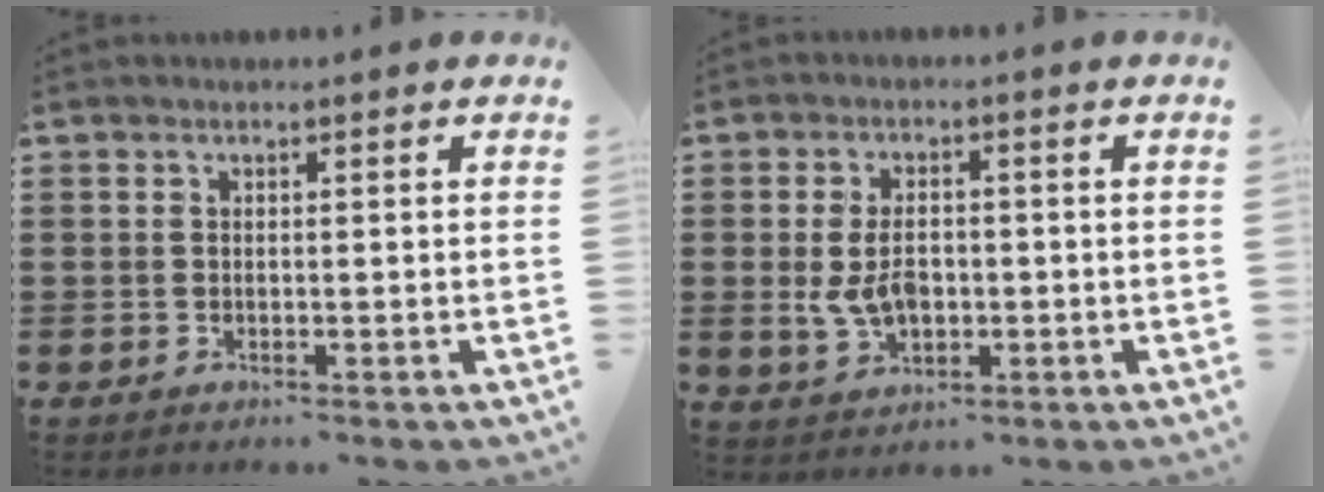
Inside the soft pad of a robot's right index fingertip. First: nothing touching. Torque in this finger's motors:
{"motor_torque": [0.32, 0.10, 0.59, 0.12]}